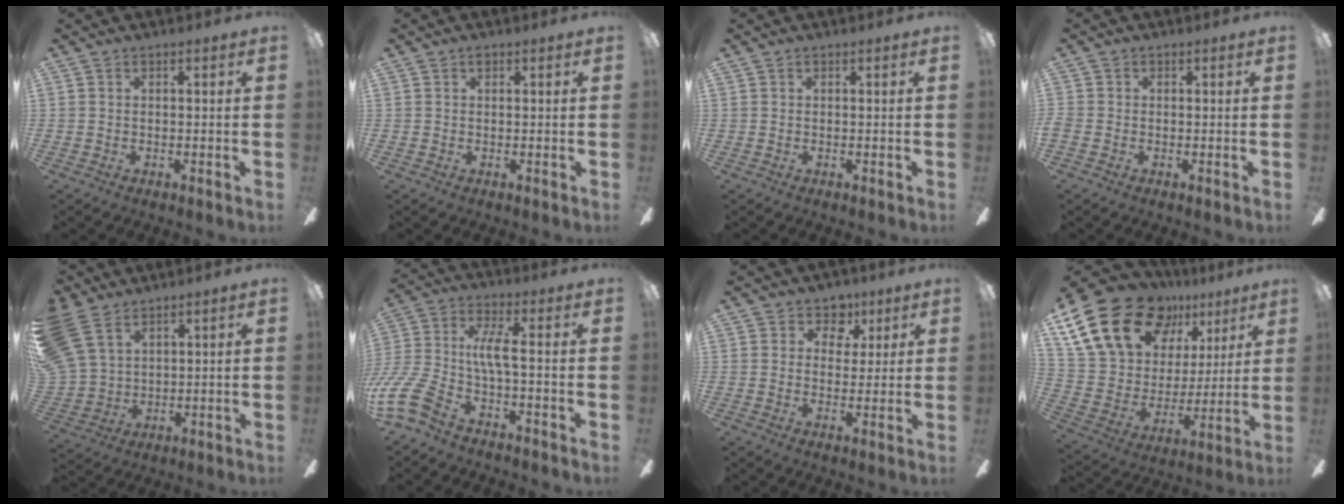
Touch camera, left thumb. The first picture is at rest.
{"total": 0.8, "force": [0.5, 0.5, 0.4], "torque": [-0.009, 0.000, 0.011]}
{"total": 0.0}
{"total": 1.1, "force": [-0.4, 1.0, 0.4], "torque": [-0.007, 0.002, -0.007]}
{"total": 12.9, "force": [7.9, 8.0, 6.2], "torque": [-0.162, -0.019, 0.160]}
{"total": 12.2, "force": [-3.9, 4.9, 10.5], "torque": [-0.245, 0.000, -0.076]}
{"total": 6.0, "force": [3.2, 4.8, 1.5], "torque": [-0.017, -0.012, 0.056]}
{"total": 23.7, "force": [15.0, 13.9, 11.9], "torque": [-0.251, -0.089, 0.288]}